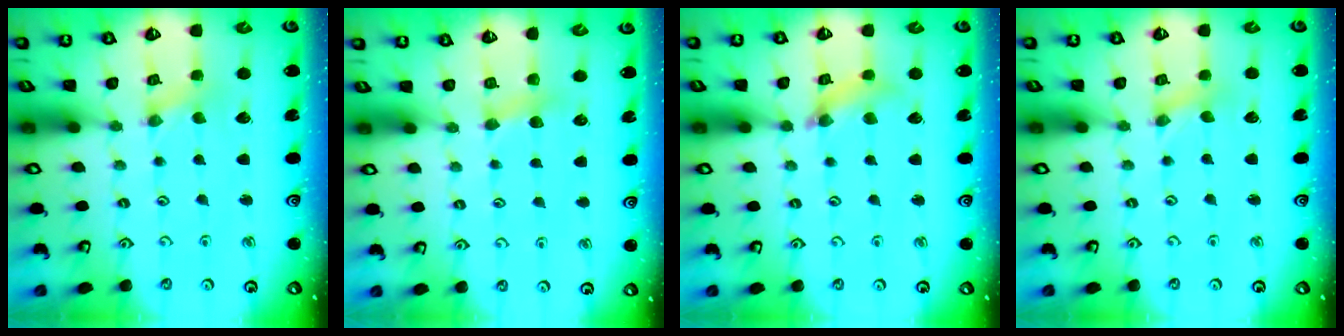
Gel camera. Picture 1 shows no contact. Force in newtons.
{"total": 3.9, "press": 3.9, "slide": 0.5}
{"total": 6.4, "press": 6.4, "slide": 0.6}
{"total": 0.0}